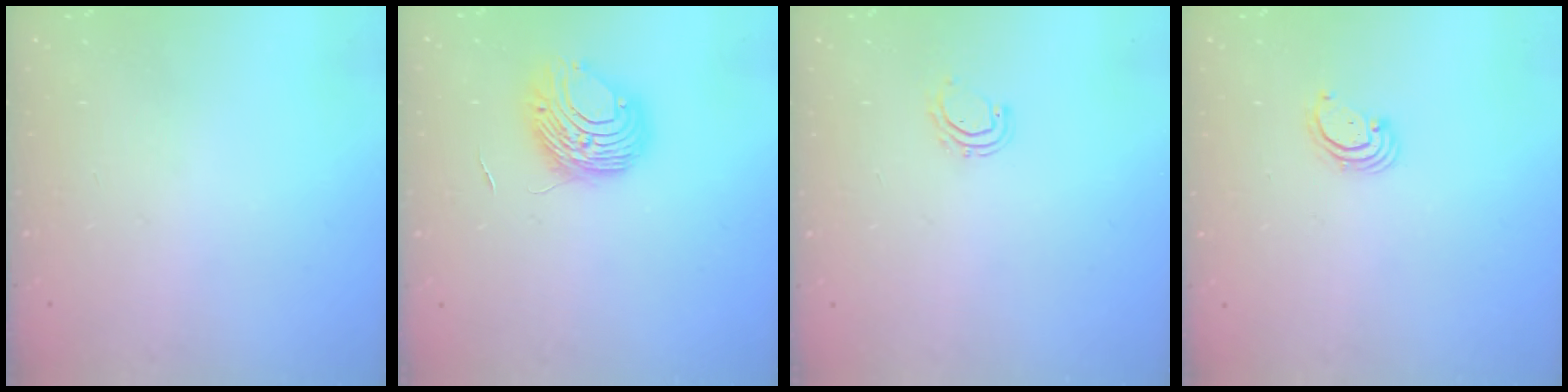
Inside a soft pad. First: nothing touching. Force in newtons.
{"total": 8.8, "press": 8.8, "slide": 0.3}
{"total": 4.4, "press": 4.2, "slide": 1.0}
{"total": 2.5, "press": 2.5, "slide": 0.3}